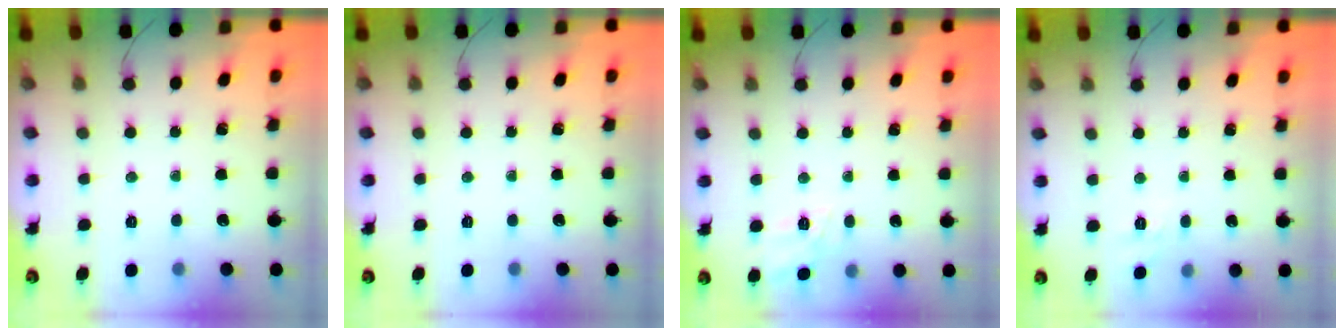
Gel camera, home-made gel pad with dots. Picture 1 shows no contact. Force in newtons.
{"total": 0.0}
{"total": 10.1, "press": 10.0, "slide": 1.5}
{"total": 2.2, "press": 1.6, "slide": 1.6}